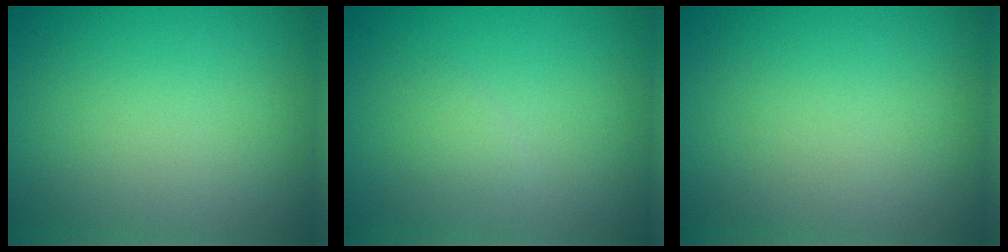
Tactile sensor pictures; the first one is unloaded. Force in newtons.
{"total": 0.8, "press": 0.8, "slide": 0.0}
{"total": 0.0}